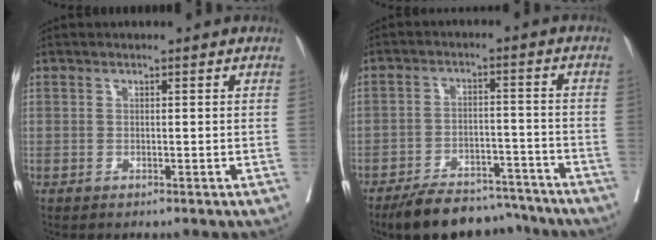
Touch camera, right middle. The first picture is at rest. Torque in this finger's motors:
{"motor_torque": [0.17, -0.25, 0.10, 0.04]}